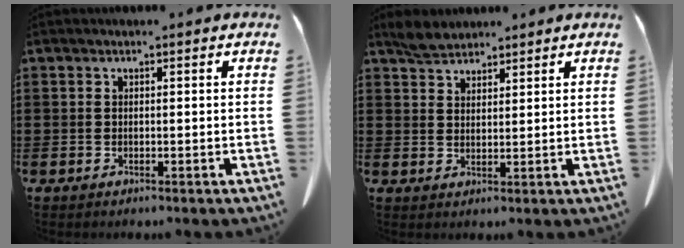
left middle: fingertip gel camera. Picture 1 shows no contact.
{"total": 3.3, "force": [2.9, 1.1, 0.9], "torque": [-0.027, 0.001, 0.057]}